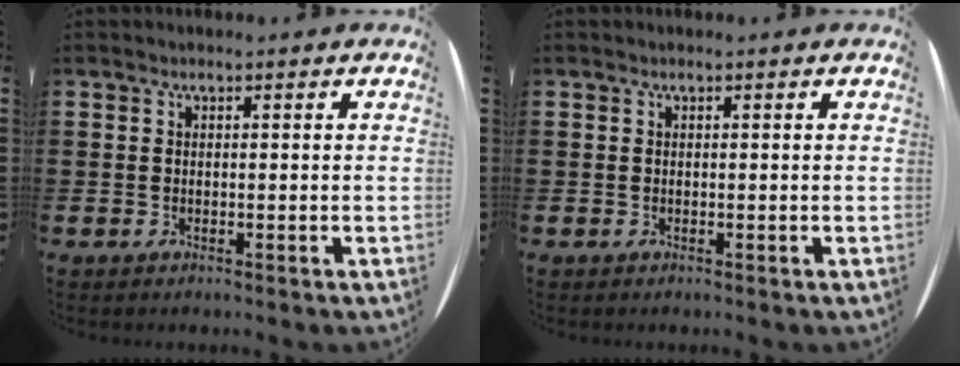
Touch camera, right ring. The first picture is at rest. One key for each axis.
{"total": 0.0}